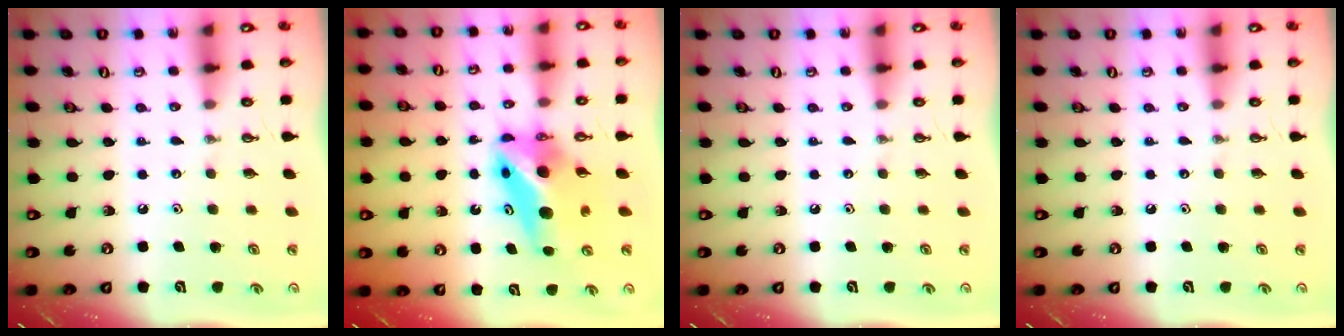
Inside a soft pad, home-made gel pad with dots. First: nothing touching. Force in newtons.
{"total": 8.1, "press": 8.1, "slide": 0.8}
{"total": 0.0}
{"total": 0.0}